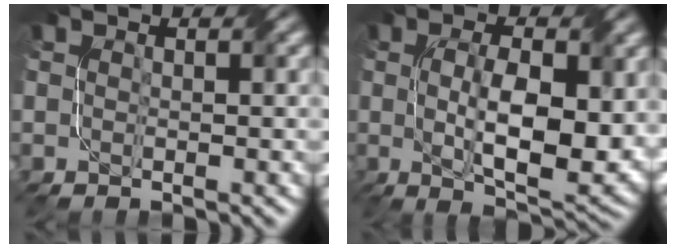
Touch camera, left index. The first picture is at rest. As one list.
[{"total": 9.2, "force": [-0.2, 3.6, 8.5], "torque": [-0.136, -0.009, 0.005]}]